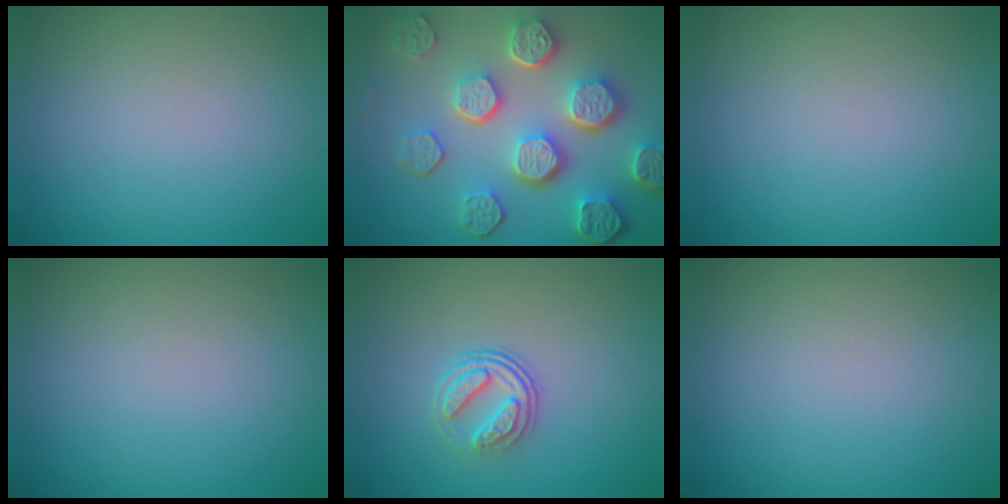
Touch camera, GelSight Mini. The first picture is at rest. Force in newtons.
{"total": 8.5, "press": 6.2, "slide": 5.7}
{"total": 0.0}
{"total": 0.0}
{"total": 2.5, "press": 1.9, "slide": 1.6}
{"total": 0.0}